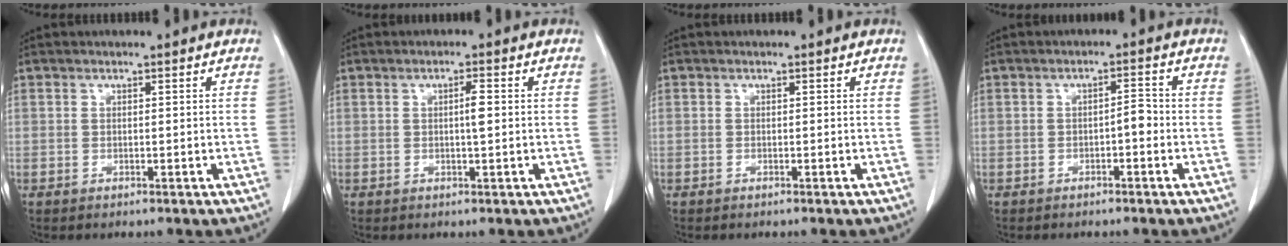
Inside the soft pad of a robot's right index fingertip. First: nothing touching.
{"total": 2.1, "force": [0.1, 0.2, 2.1], "torque": [-0.033, 0.002, 0.001]}
{"total": 0.0}
{"total": 2.2, "force": [-0.8, 0.6, 2.0], "torque": [-0.026, 0.006, -0.013]}